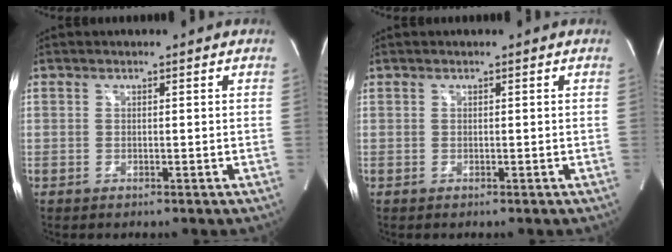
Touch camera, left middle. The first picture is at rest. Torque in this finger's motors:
{"motor_torque": [0.16, -0.29, 0.15, 0.09]}